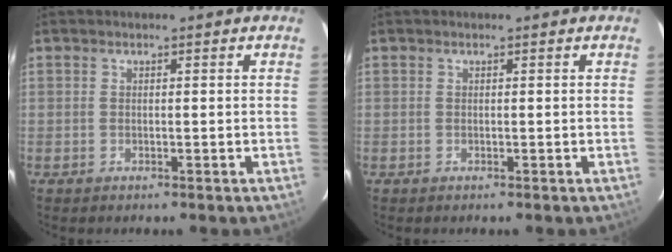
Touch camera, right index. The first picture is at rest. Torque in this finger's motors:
{"motor_torque": [0.00, 0.00, 0.01, 0.00]}